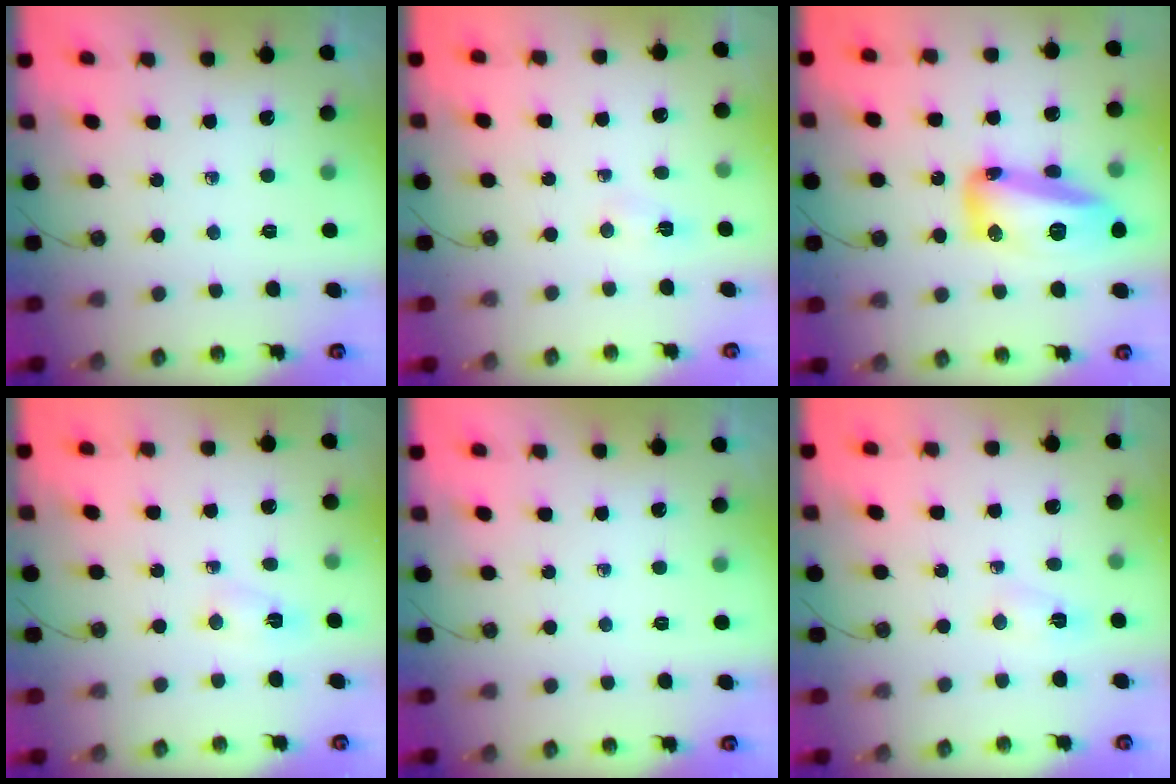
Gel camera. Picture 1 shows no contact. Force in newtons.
{"total": 2.3, "press": 2.3, "slide": 0.3}
{"total": 16.7, "press": 16.6, "slide": 2.2}
{"total": 2.5, "press": 2.4, "slide": 0.5}
{"total": 0.0}
{"total": 2.1, "press": 2.0, "slide": 0.4}